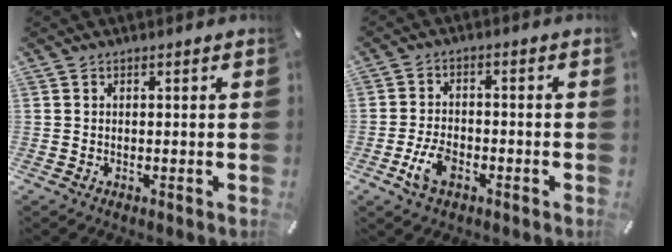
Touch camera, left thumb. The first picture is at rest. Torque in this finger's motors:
{"motor_torque": [0.24, 2.02, 0.70, 0.51, 0.23]}